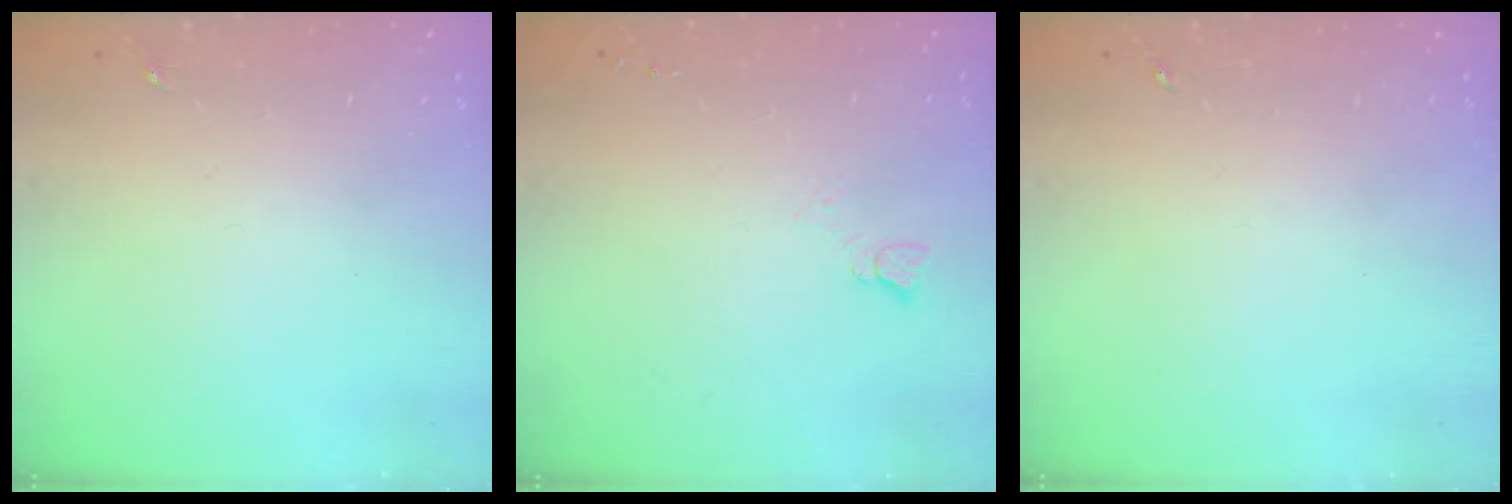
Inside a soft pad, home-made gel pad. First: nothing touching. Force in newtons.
{"total": 2.8, "press": 2.7, "slide": 0.3}
{"total": 0.0}